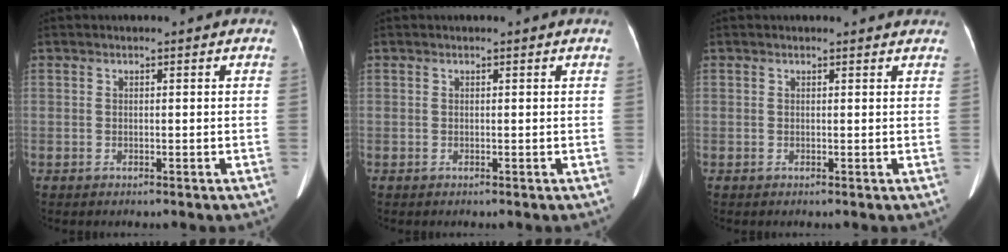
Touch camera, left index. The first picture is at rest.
{"total": 0.0}
{"total": 2.5, "force": [2.4, 0.5, 0.3], "torque": [-0.008, 0.004, 0.016]}